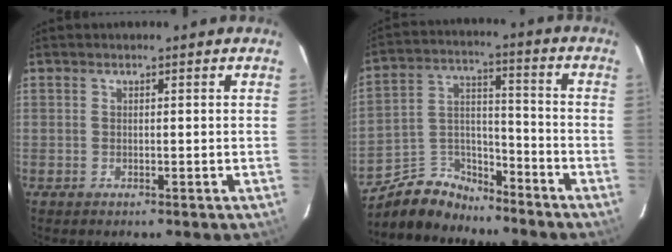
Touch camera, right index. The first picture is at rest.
{"total": 9.9, "force": [-8.4, 4.3, 2.9], "torque": [-0.067, 0.037, -0.151]}